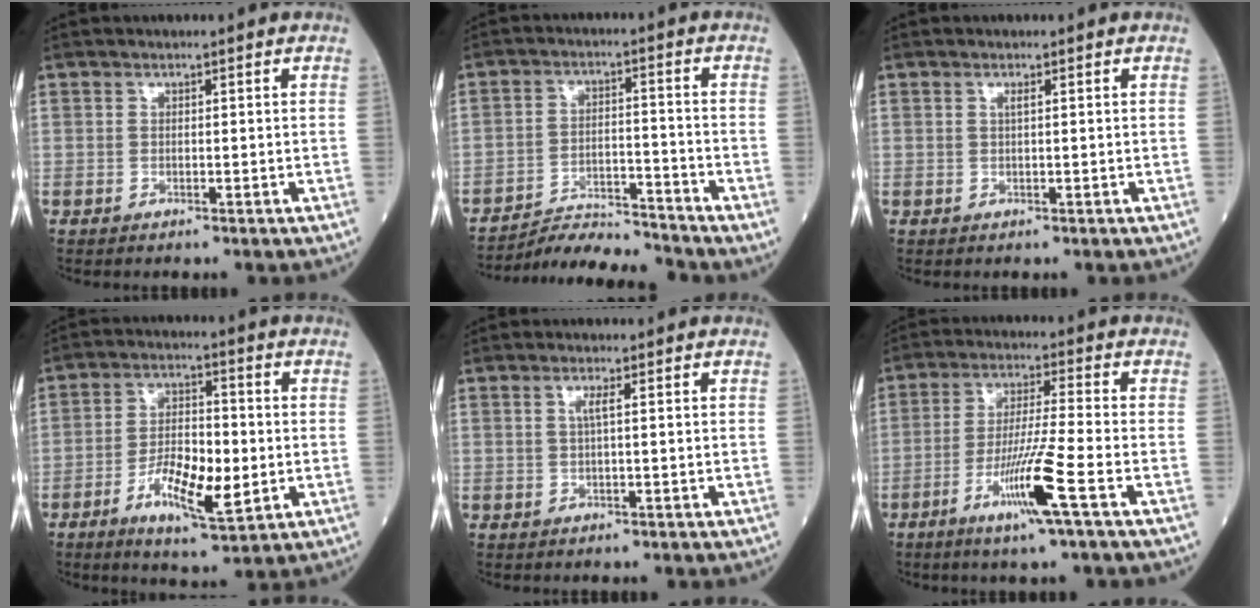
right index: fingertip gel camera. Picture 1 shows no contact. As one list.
[{"total": 7.5, "force": [-7.4, -0.8, 0.2], "torque": [-0.001, 0.004, -0.132]}, {"total": 0.7, "force": [0.3, -0.1, 0.6], "torque": [-0.015, 0.001, 0.005]}, {"total": 10.1, "force": [-2.9, 2.9, 9.2], "torque": [-0.167, -0.004, -0.050]}, {"total": 1.4, "force": [0.3, -0.2, 1.4], "torque": [-0.030, 0.001, 0.004]}, {"total": 9.9, "force": [-4.5, -1.2, 8.7], "torque": [-0.166, -0.017, -0.089]}]